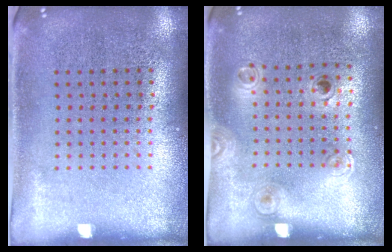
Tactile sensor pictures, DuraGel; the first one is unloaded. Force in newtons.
{"total": 1.1, "press": 0.8, "slide": 0.8}